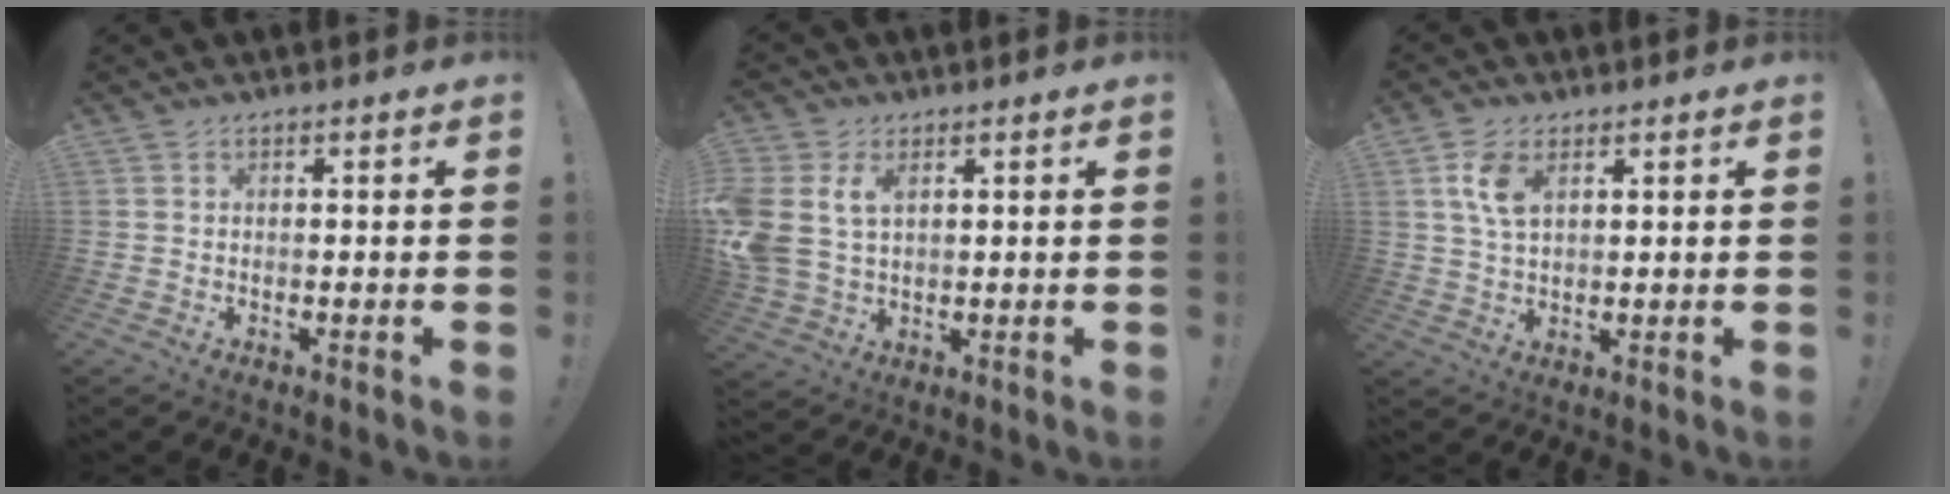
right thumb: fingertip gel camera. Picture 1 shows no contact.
{"total": 9.2, "force": [3.5, 6.4, 5.6], "torque": [-0.120, -0.009, 0.067]}
{"total": 7.0, "force": [2.9, 3.9, 5.0], "torque": [-0.094, -0.004, 0.051]}